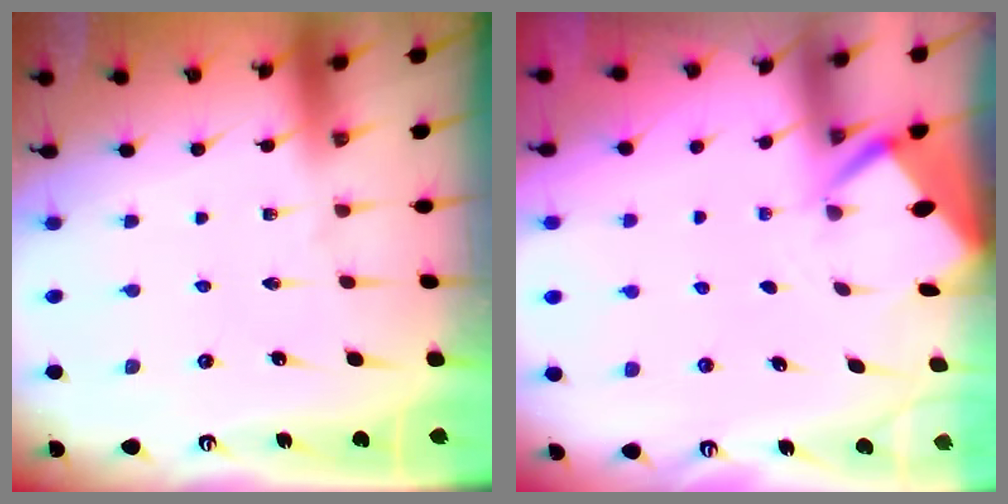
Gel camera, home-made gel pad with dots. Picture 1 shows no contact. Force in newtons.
{"total": 2.7, "press": 2.7, "slide": 0.3}